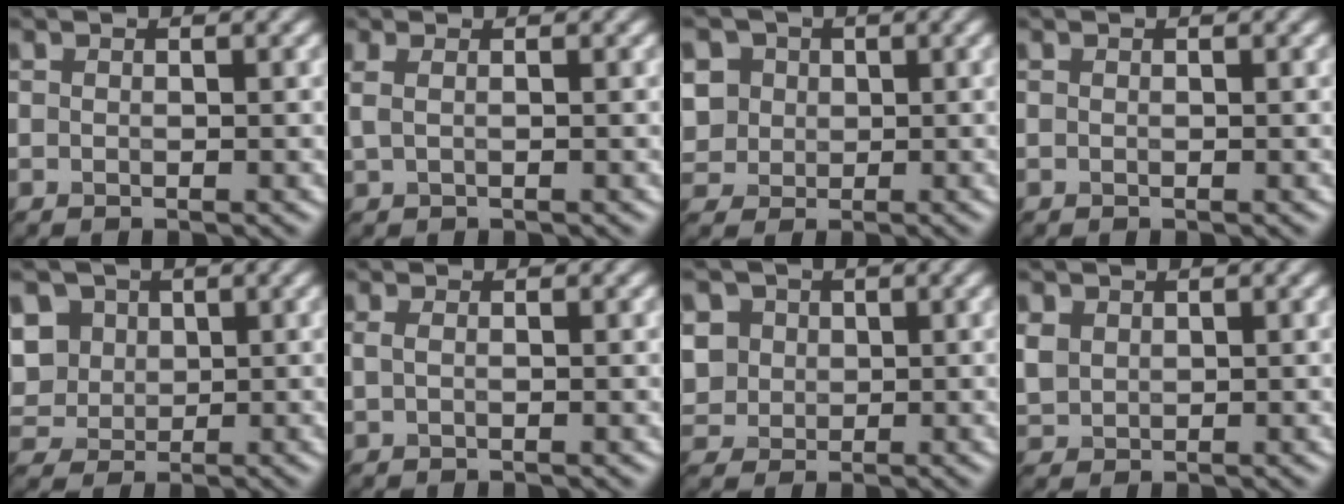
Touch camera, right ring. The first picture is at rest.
{"total": 0.6, "force": [0.1, 0.0, 0.6], "torque": [-0.026, 0.009, 0.015]}
{"total": 5.0, "force": [1.6, 4.4, 1.6], "torque": [-0.064, 0.031, 0.042]}
{"total": 0.0}
{"total": 7.3, "force": [2.9, 6.0, 3.0], "torque": [-0.080, 0.033, 0.062]}
{"total": 0.9, "force": [0.2, 0.5, 0.7], "torque": [-0.008, 0.008, 0.001]}
{"total": 4.4, "force": [1.4, 3.9, 1.3], "torque": [-0.060, 0.029, 0.043]}
{"total": 1.1, "force": [0.6, 1.0, 0.0], "torque": [-0.016, 0.012, 0.032]}